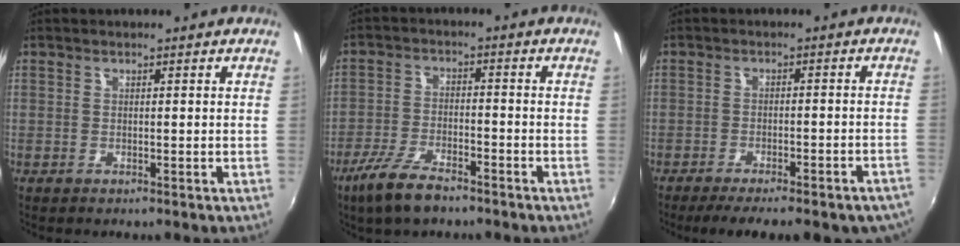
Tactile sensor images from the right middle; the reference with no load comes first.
{"total": 9.1, "force": [-6.6, 2.9, 5.6], "torque": [-0.131, -0.013, -0.124]}
{"total": 15.9, "force": [-12.7, 3.7, 8.8], "torque": [-0.144, -0.037, -0.158]}